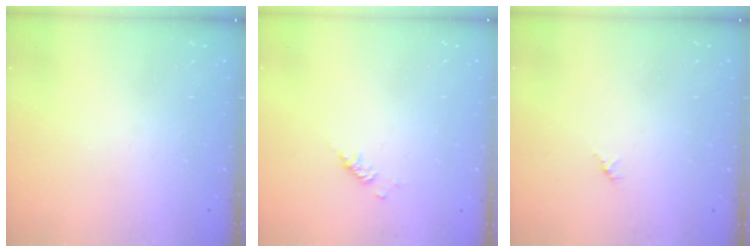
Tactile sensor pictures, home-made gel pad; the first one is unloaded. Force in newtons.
{"total": 2.9, "press": 2.9, "slide": 0.6}
{"total": 1.4, "press": 1.4, "slide": 0.4}